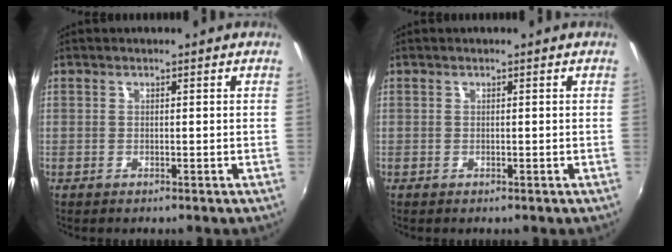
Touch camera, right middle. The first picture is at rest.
{"total": 0.0}